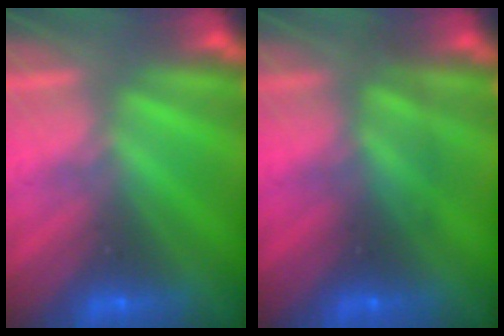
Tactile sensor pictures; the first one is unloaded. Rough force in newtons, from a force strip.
{"total": 2.4}